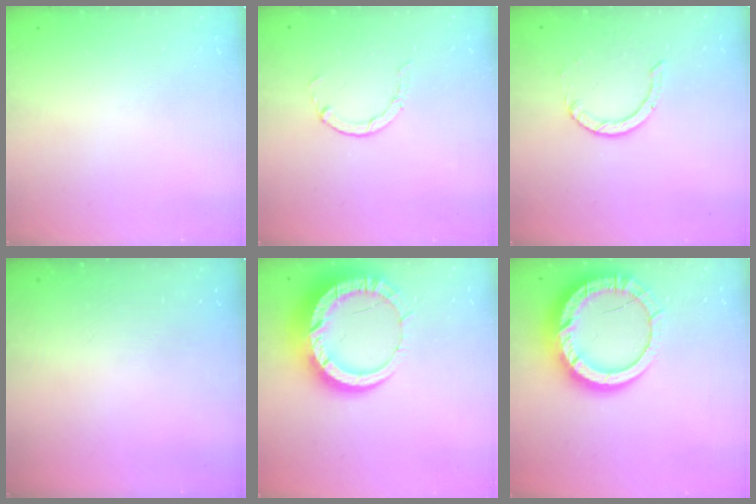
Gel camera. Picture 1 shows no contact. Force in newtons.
{"total": 0.6, "press": 0.6, "slide": 0.2}
{"total": 2.0, "press": 2.0, "slide": 0.2}
{"total": 0.0}
{"total": 16.0, "press": 15.9, "slide": 1.7}
{"total": 16.2, "press": 16.2, "slide": 1.5}